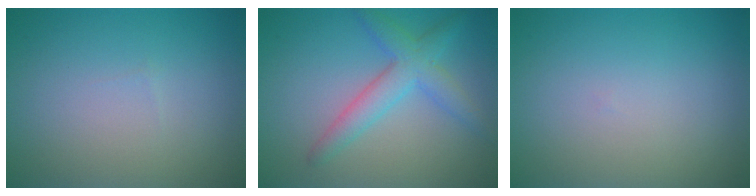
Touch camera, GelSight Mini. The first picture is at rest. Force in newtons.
{"total": 3.8, "press": 3.7, "slide": 0.1}
{"total": 0.0}